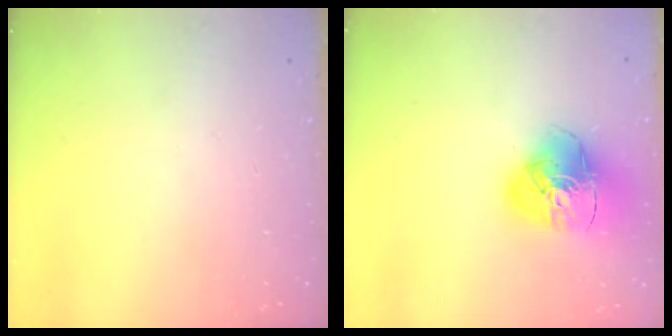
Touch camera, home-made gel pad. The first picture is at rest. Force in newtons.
{"total": 14.9, "press": 14.8, "slide": 1.6}